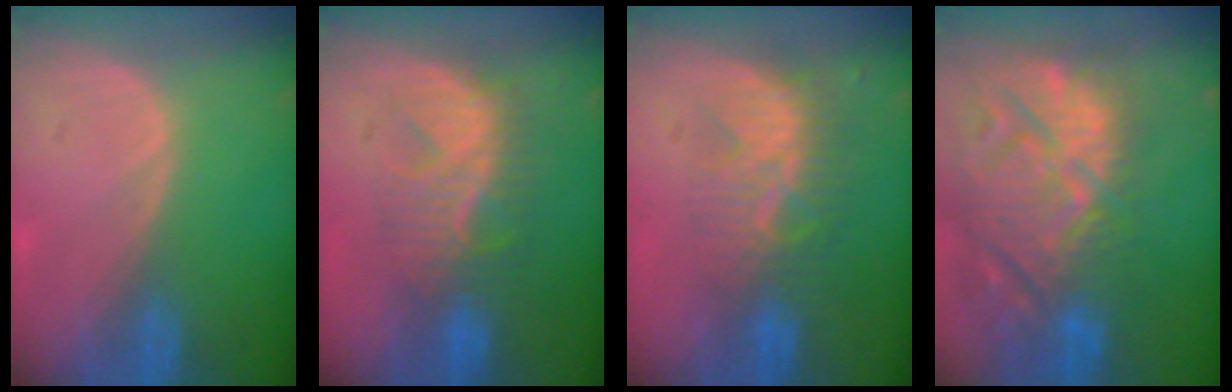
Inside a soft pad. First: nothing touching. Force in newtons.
{"total": 8.0, "press": 7.9, "slide": 1.1}
{"total": 8.5, "press": 7.6, "slide": 3.8}
{"total": 15.4, "press": 13.2, "slide": 8.0}